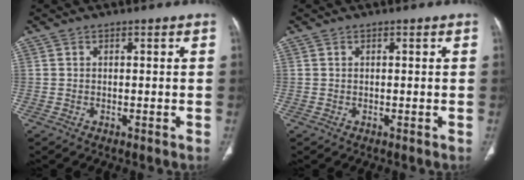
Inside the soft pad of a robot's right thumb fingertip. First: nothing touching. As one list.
[{"total": 0.0}]